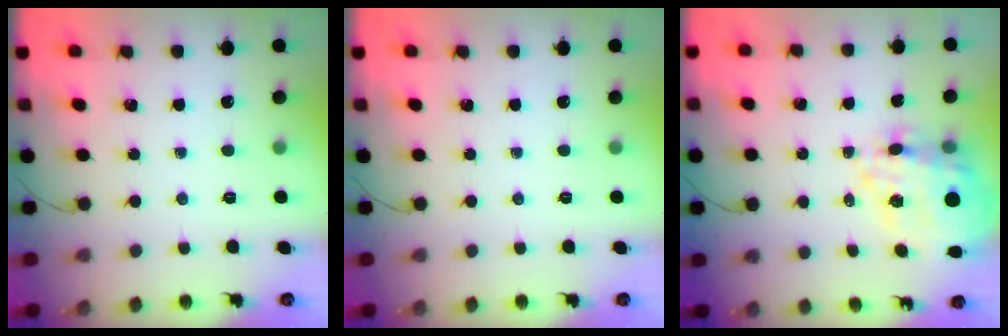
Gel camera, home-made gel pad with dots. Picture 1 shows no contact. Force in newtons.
{"total": 0.0}
{"total": 18.3, "press": 17.9, "slide": 3.8}